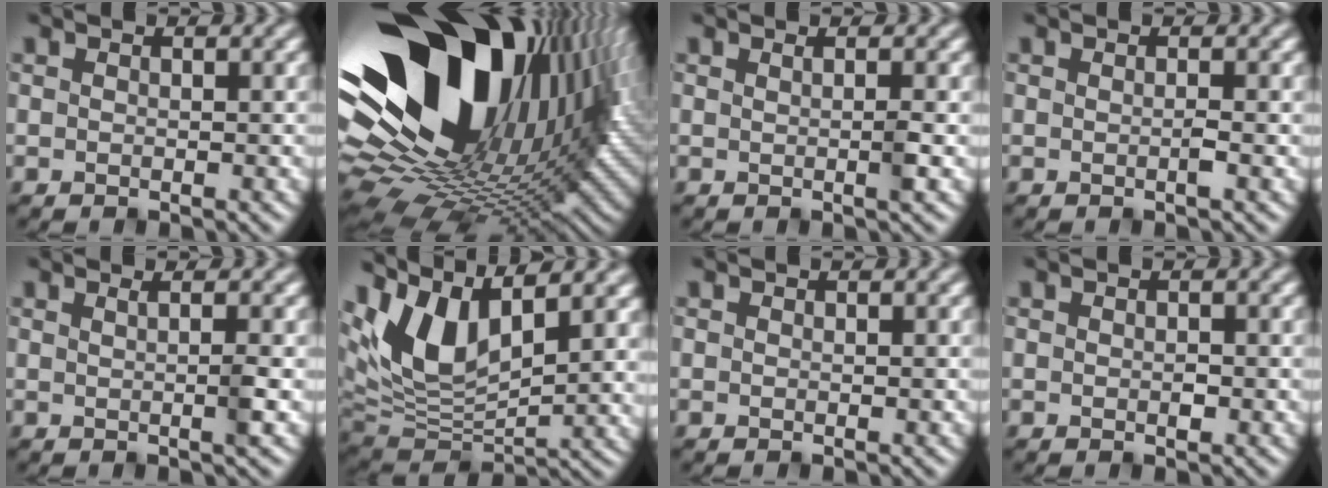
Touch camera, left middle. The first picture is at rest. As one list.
[{"total": 20.4, "force": [5.9, 11.8, 15.5], "torque": [-0.259, 0.002, 0.102]}, {"total": 1.5, "force": [0.4, 0.3, 1.4], "torque": [-0.017, -0.001, -0.002]}, {"total": 0.8, "force": [-0.2, 0.1, 0.8], "torque": [-0.012, 0.001, -0.007]}, {"total": 1.8, "force": [0.7, 0.4, 1.7], "torque": [-0.019, -0.001, -0.002]}, {"total": 9.9, "force": [4.5, 4.9, 7.4], "torque": [-0.159, 0.012, 0.083]}, {"total": 0.0}, {"total": 0.5, "force": [-0.1, 0.2, 0.5], "torque": [-0.001, -0.004, 0.000]}]